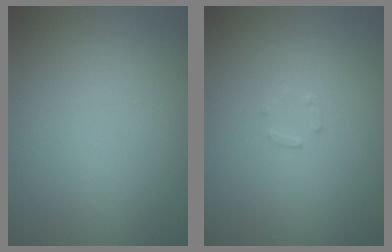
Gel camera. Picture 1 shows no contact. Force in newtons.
{"total": 0.9, "press": 0.9, "slide": 0.2}